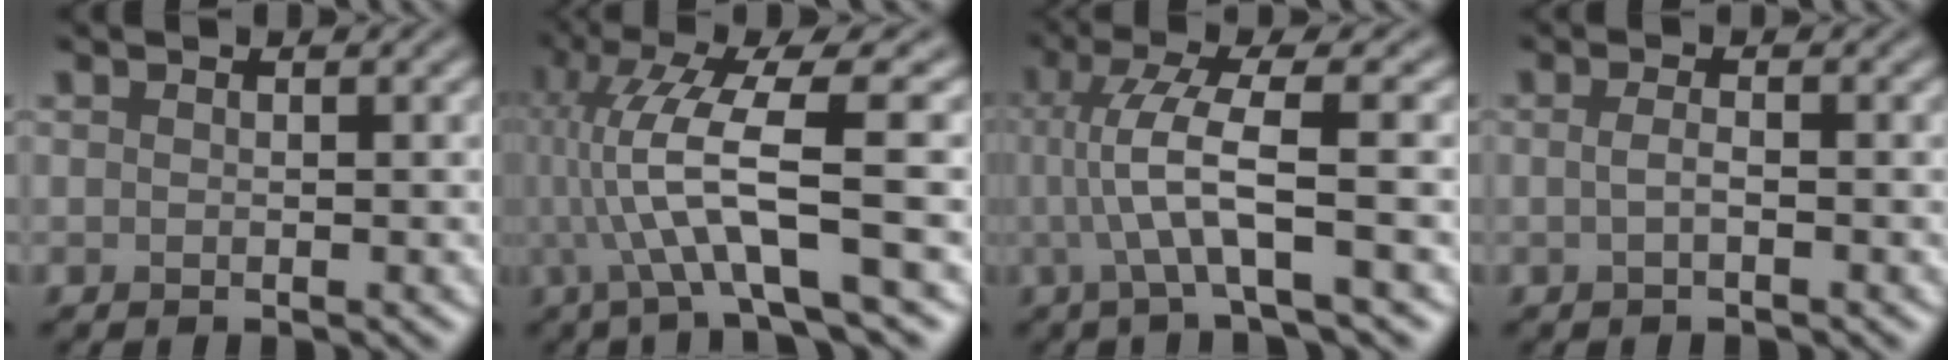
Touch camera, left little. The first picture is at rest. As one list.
[{"total": 9.2, "force": [-0.6, 2.0, 9.0], "torque": [-0.165, 0.007, -0.013]}, {"total": 5.4, "force": [-0.5, 0.8, 5.3], "torque": [-0.100, 0.005, -0.008]}, {"total": 1.2, "force": [-0.6, 0.3, 0.9], "torque": [-0.016, -0.001, -0.013]}]